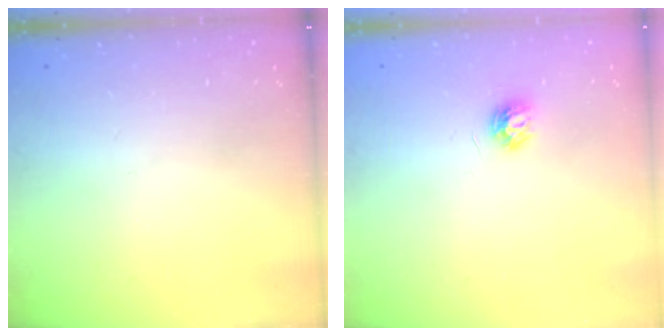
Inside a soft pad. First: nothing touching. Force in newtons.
{"total": 3.7, "press": 3.7, "slide": 0.4}